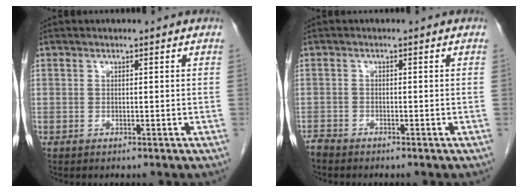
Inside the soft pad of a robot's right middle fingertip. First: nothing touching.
{"total": 1.4, "force": [-1.4, 0.1, 0.1], "torque": [-0.004, -0.004, -0.026]}